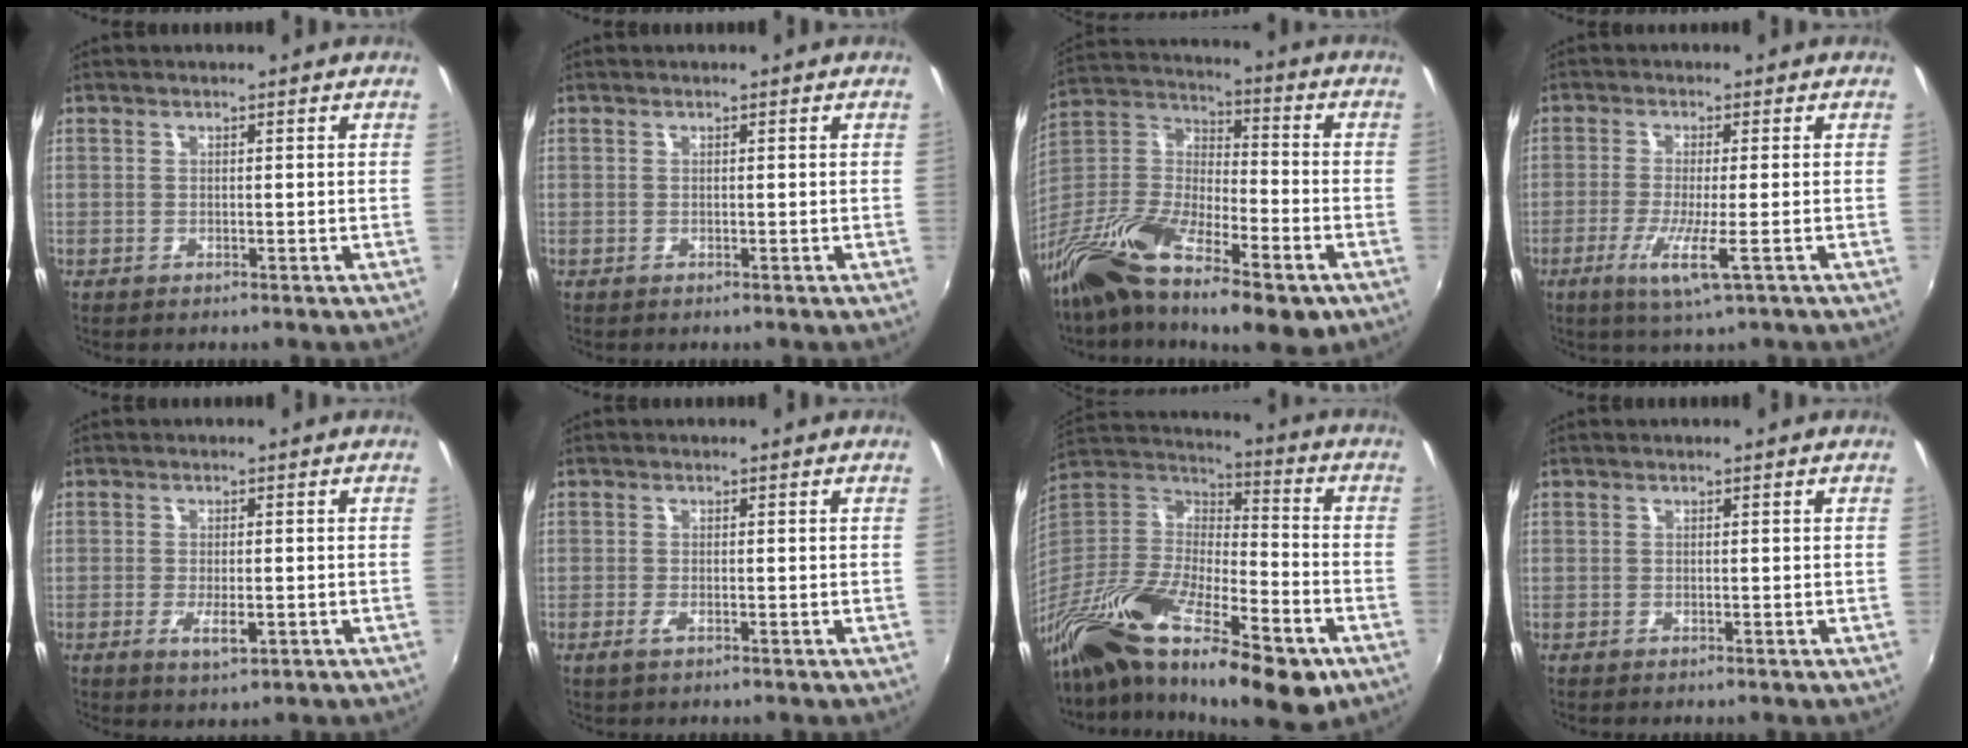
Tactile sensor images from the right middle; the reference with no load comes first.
{"total": 0.0}
{"total": 22.7, "force": [-14.0, 8.1, 16.0], "torque": [-0.308, -0.026, -0.252]}
{"total": 6.2, "force": [-3.0, 0.1, 5.4], "torque": [-0.118, -0.018, -0.057]}
{"total": 3.8, "force": [-1.5, 1.4, 3.2], "torque": [-0.063, -0.010, -0.024]}
{"total": 1.5, "force": [-1.0, 0.4, 1.1], "torque": [-0.025, -0.004, -0.019]}
{"total": 30.4, "force": [-18.3, 10.4, 21.9], "torque": [-0.394, -0.037, -0.312]}
{"total": 0.0}